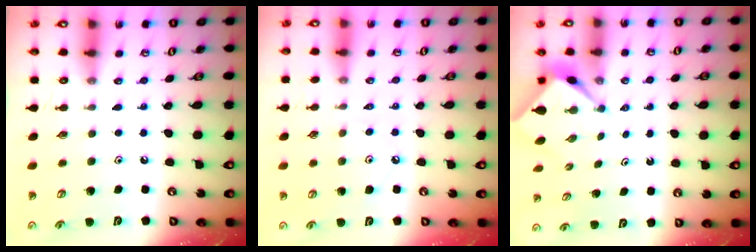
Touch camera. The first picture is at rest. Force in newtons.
{"total": 3.8, "press": 3.8, "slide": 0.7}
{"total": 2.6, "press": 2.6, "slide": 0.3}